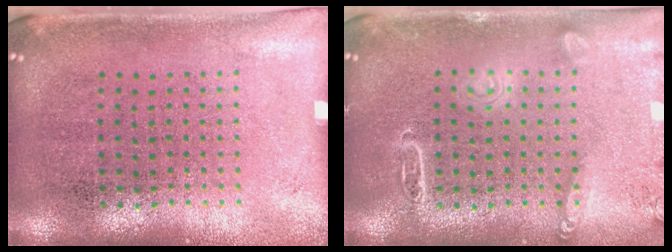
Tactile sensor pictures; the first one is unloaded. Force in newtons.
{"total": 2.5, "press": 2.5, "slide": 0.3}